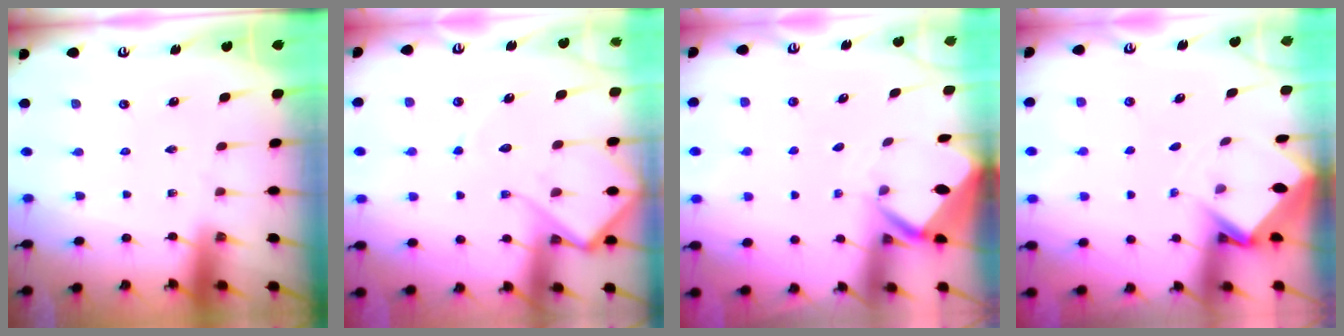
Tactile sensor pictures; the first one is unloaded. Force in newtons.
{"total": 11.8, "press": 11.8, "slide": 1.1}
{"total": 3.5, "press": 3.5, "slide": 0.2}
{"total": 3.0, "press": 3.0, "slide": 0.2}